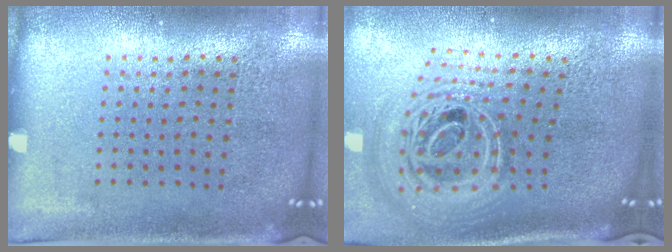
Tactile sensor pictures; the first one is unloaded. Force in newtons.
{"total": 2.9, "press": 2.0, "slide": 2.1}